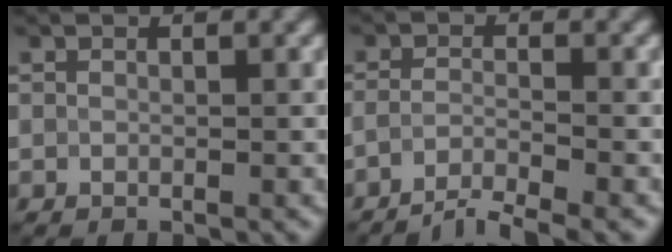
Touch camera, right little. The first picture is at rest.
{"total": 3.9, "force": [-3.7, 0.3, 1.5], "torque": [-0.020, -0.001, -0.069]}